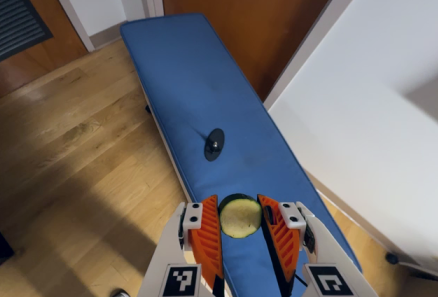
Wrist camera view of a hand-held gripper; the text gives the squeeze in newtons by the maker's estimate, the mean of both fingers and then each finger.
{"total": 8.1, "left": 7.9, "right": 8.2}